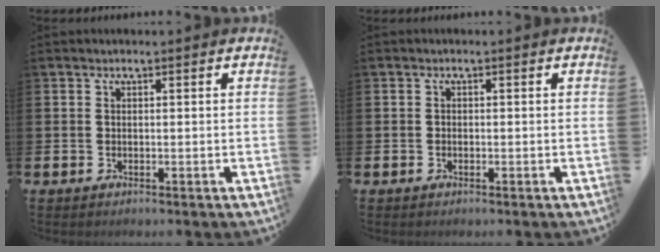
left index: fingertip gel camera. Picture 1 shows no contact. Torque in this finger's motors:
{"motor_torque": [0.02, 0.08, -0.07, 0.00]}